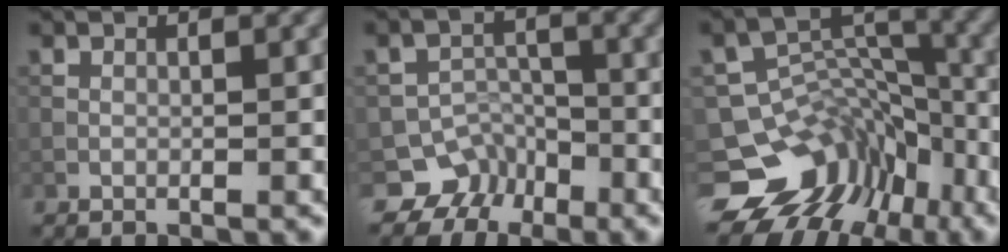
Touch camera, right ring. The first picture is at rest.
{"total": 4.5, "force": [-3.3, 3.1, 0.2], "torque": [0.017, 0.001, -0.044]}
{"total": 10.8, "force": [-7.1, 7.2, 3.6], "torque": [-0.055, 0.024, -0.109]}